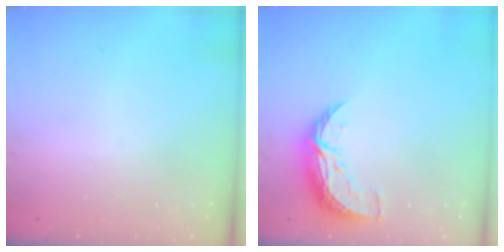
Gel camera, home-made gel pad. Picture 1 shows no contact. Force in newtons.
{"total": 8.9, "press": 8.9, "slide": 0.6}